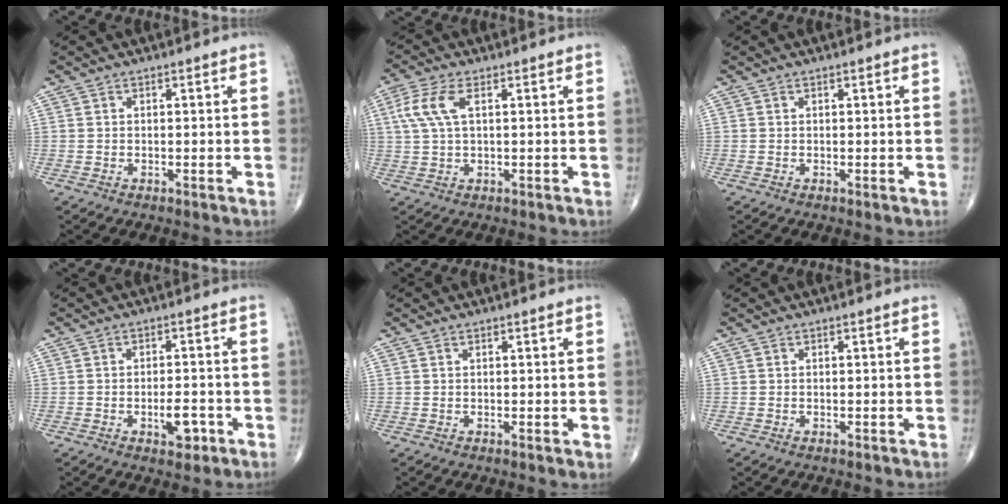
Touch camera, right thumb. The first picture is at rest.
{"total": 6.2, "force": [1.8, 2.6, 5.4], "torque": [-0.142, 0.014, 0.038]}
{"total": 0.0}
{"total": 4.7, "force": [-1.9, 2.3, 3.7], "torque": [-0.042, 0.008, -0.026]}
{"total": 0.7, "force": [0.3, 0.2, 0.6], "torque": [-0.011, -0.002, 0.003]}
{"total": 0.0}